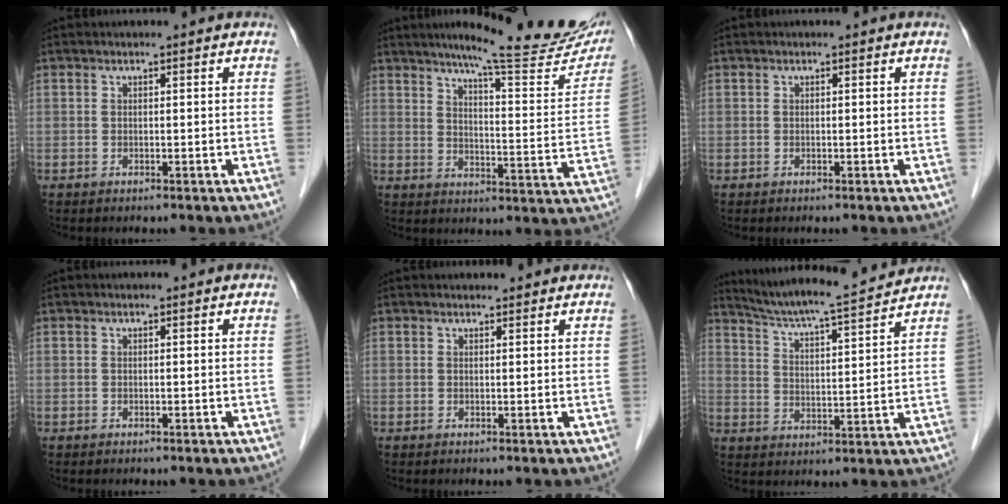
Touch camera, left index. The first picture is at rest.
{"total": 22.1, "force": [18.4, 2.1, 12.1], "torque": [-0.157, -0.040, 0.229]}
{"total": 0.0}
{"total": 0.0}
{"total": 2.9, "force": [2.8, 0.8, 0.5], "torque": [-0.010, 0.017, 0.030]}
{"total": 13.6, "force": [12.8, -0.8, 4.6], "torque": [-0.087, -0.002, 0.197]}